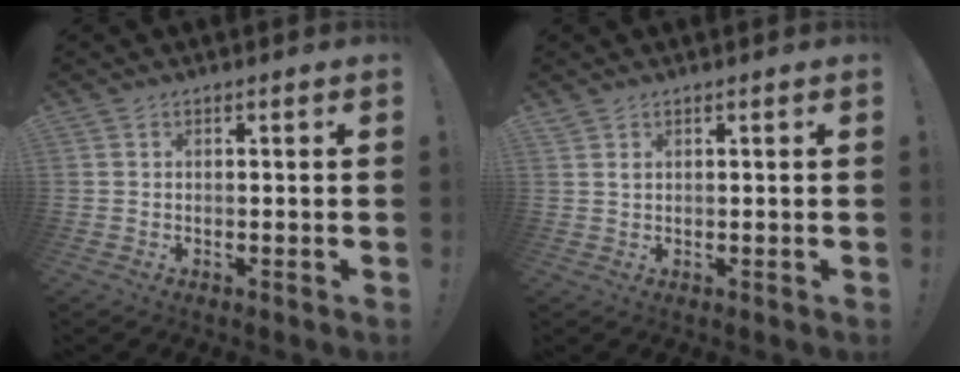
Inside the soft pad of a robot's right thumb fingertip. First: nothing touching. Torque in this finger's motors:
{"motor_torque": [0.01, -0.01, 0.15, 0.16, 0.00]}